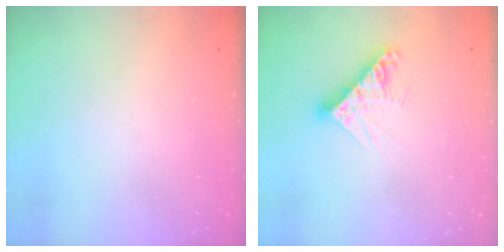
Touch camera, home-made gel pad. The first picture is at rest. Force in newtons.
{"total": 9.6, "press": 9.6, "slide": 0.7}